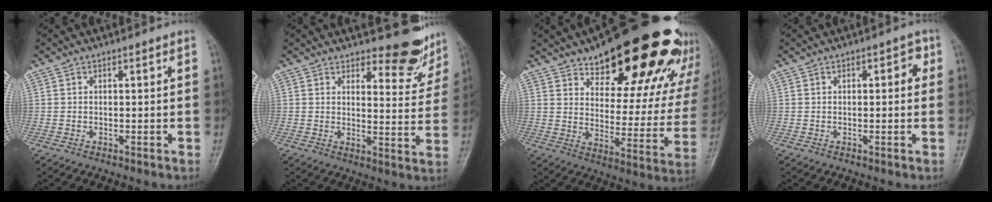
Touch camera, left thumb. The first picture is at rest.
{"total": 8.9, "force": [7.9, 3.1, 2.6], "torque": [-0.002, -0.071, 0.091]}
{"total": 28.8, "force": [20.4, 10.9, 17.1], "torque": [-0.199, -0.090, 0.274]}
{"total": 2.7, "force": [0.6, 1.4, 2.3], "torque": [-0.013, 0.005, 0.002]}